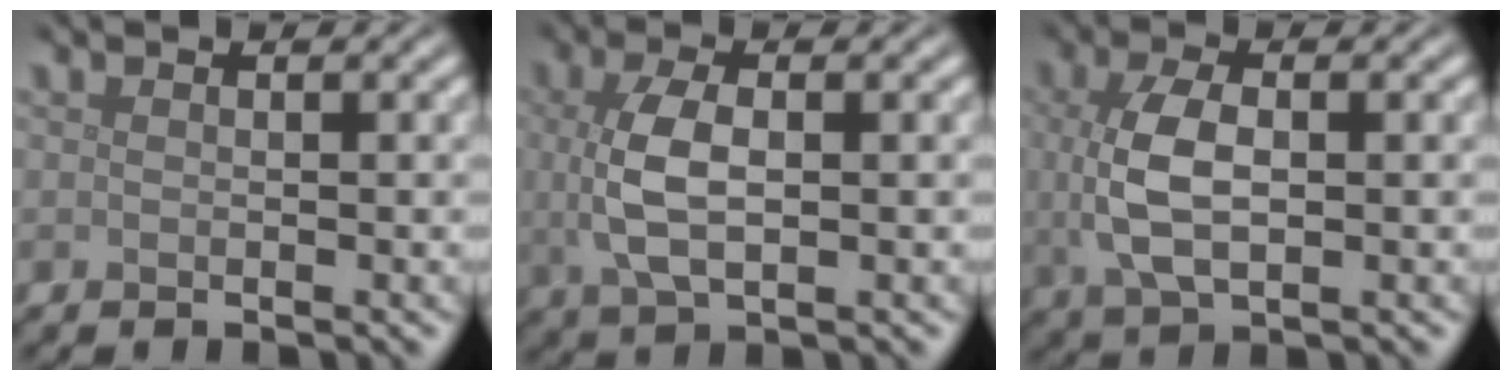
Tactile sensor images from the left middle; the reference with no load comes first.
{"total": 4.6, "force": [0.3, 2.1, 4.1], "torque": [-0.097, 0.003, 0.007]}
{"total": 5.3, "force": [0.3, 2.7, 4.5], "torque": [-0.110, 0.002, 0.008]}